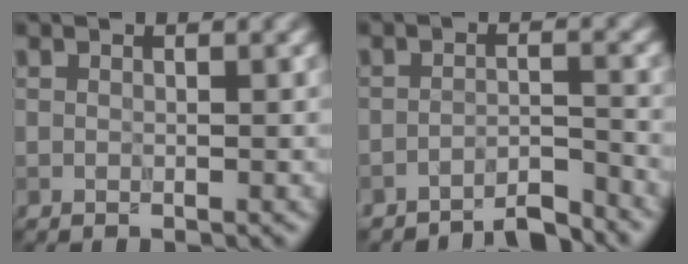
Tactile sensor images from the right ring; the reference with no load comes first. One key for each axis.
{"total": 3.3, "fx": -3.2, "fy": 0.3, "fz": 0.9, "tx": -0.011, "ty": 0.006, "tz": -0.057}